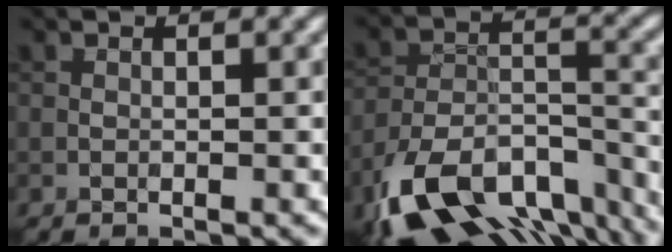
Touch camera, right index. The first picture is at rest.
{"total": 13.1, "force": [-9.2, 6.0, 7.1], "torque": [-0.151, -0.008, -0.151]}